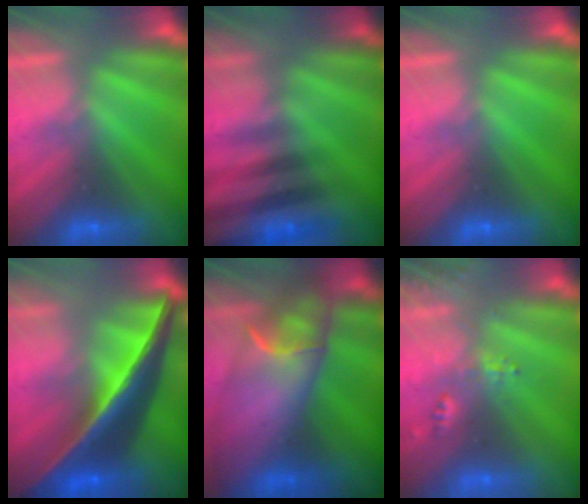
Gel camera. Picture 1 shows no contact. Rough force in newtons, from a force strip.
{"total": 2.9}
{"total": 0.0}
{"total": 7.2}
{"total": 8.1}
{"total": 2.4}